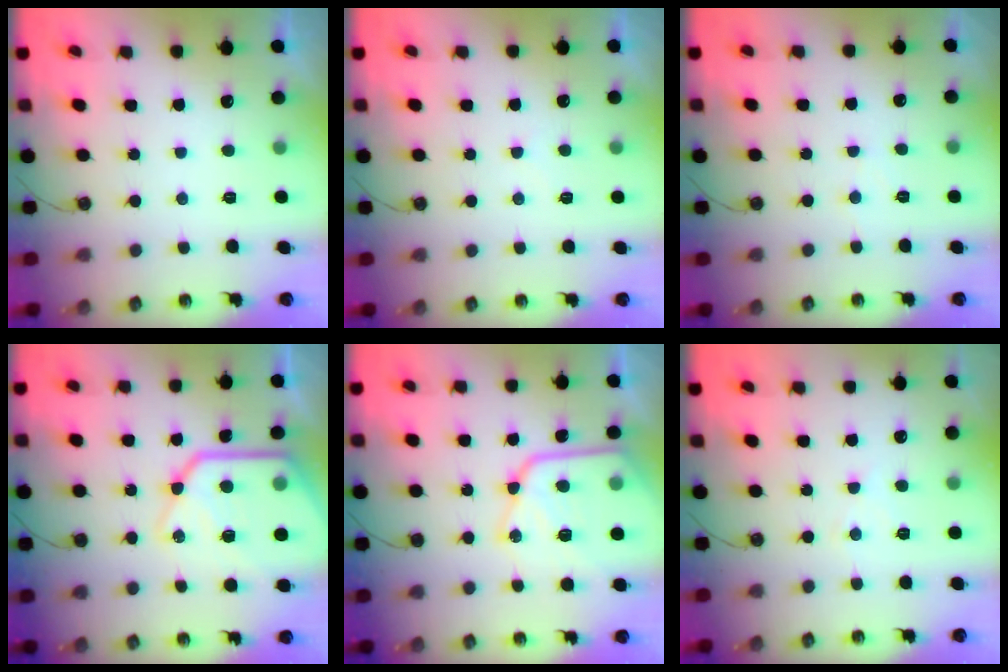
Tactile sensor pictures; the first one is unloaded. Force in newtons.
{"total": 4.3, "press": 4.2, "slide": 0.5}
{"total": 3.4, "press": 3.3, "slide": 0.5}
{"total": 23.6, "press": 23.5, "slide": 2.4}
{"total": 18.2, "press": 18.2, "slide": 1.7}
{"total": 4.6, "press": 4.6, "slide": 0.6}